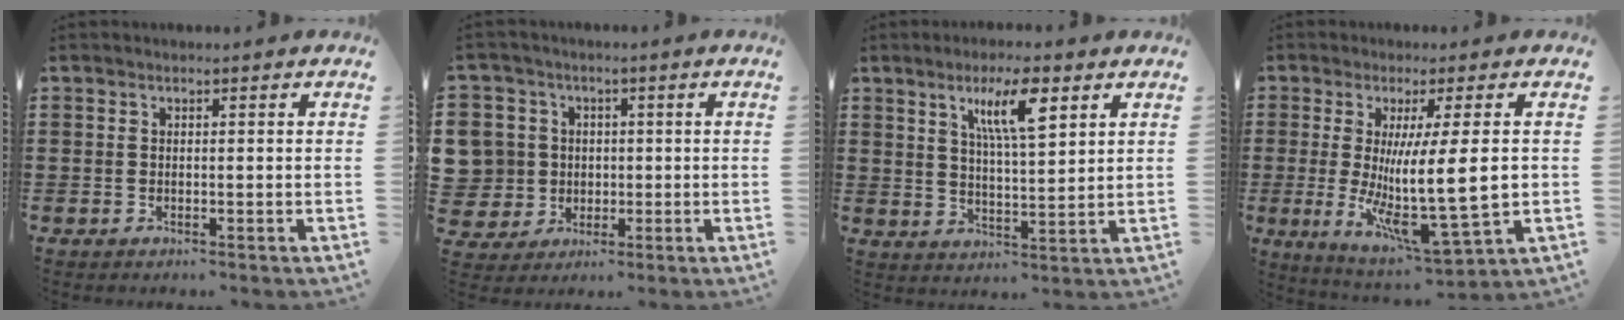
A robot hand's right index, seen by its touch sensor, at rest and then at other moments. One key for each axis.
{"total": 6.8, "fx": 0.3, "fy": 6.7, "fz": 1.1, "tx": -0.073, "ty": 0.010, "tz": 0.004}
{"total": 8.4, "fx": 4.2, "fy": 2.0, "fz": 6.9, "tx": -0.130, "ty": 0.003, "tz": 0.068}
{"total": 14.0, "fx": 1.0, "fy": 2.9, "fz": 13.7, "tx": -0.235, "ty": -0.029, "tz": 0.015}